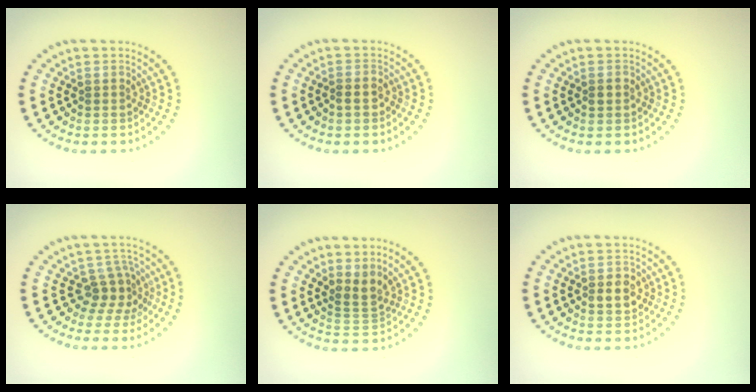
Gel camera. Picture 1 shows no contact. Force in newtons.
{"total": 0.8, "press": 0.7, "slide": 0.5}
{"total": 0.9, "press": 0.9, "slide": 0.1}
{"total": 2.8, "press": 1.9, "slide": 2.0}
{"total": 2.3, "press": 1.5, "slide": 1.7}
{"total": 1.9, "press": 1.9, "slide": 0.4}